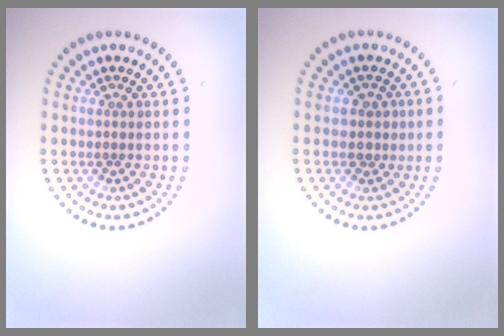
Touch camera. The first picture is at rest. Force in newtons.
{"total": 1.4, "press": 1.2, "slide": 0.8}